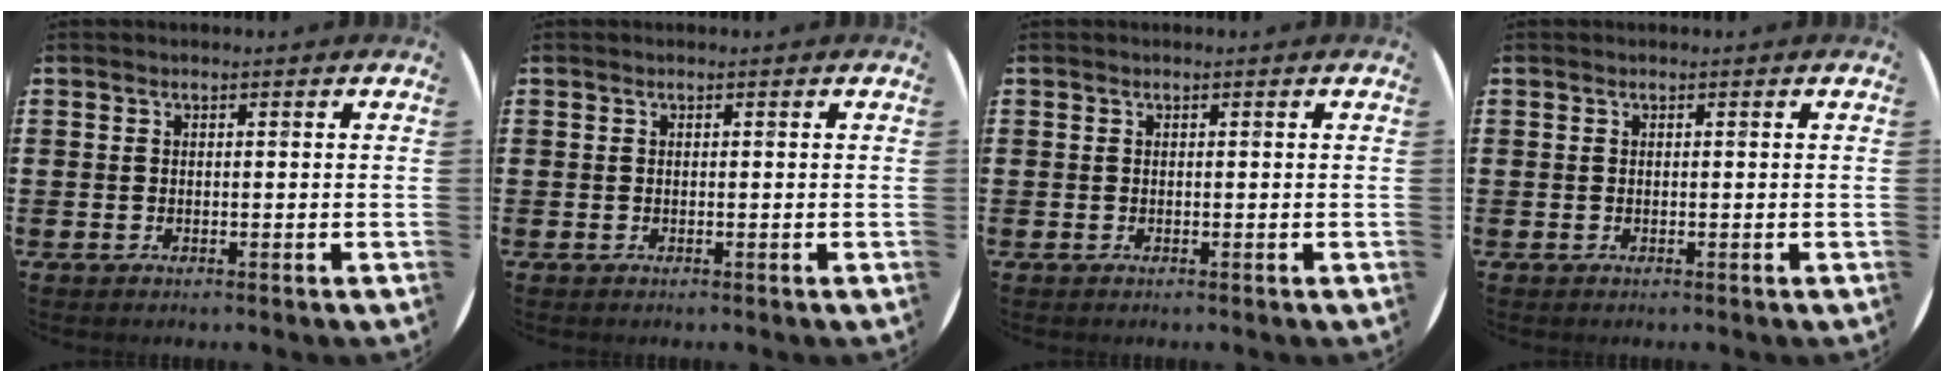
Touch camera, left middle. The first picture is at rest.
{"total": 0.0}
{"total": 0.0}
{"total": 0.0}